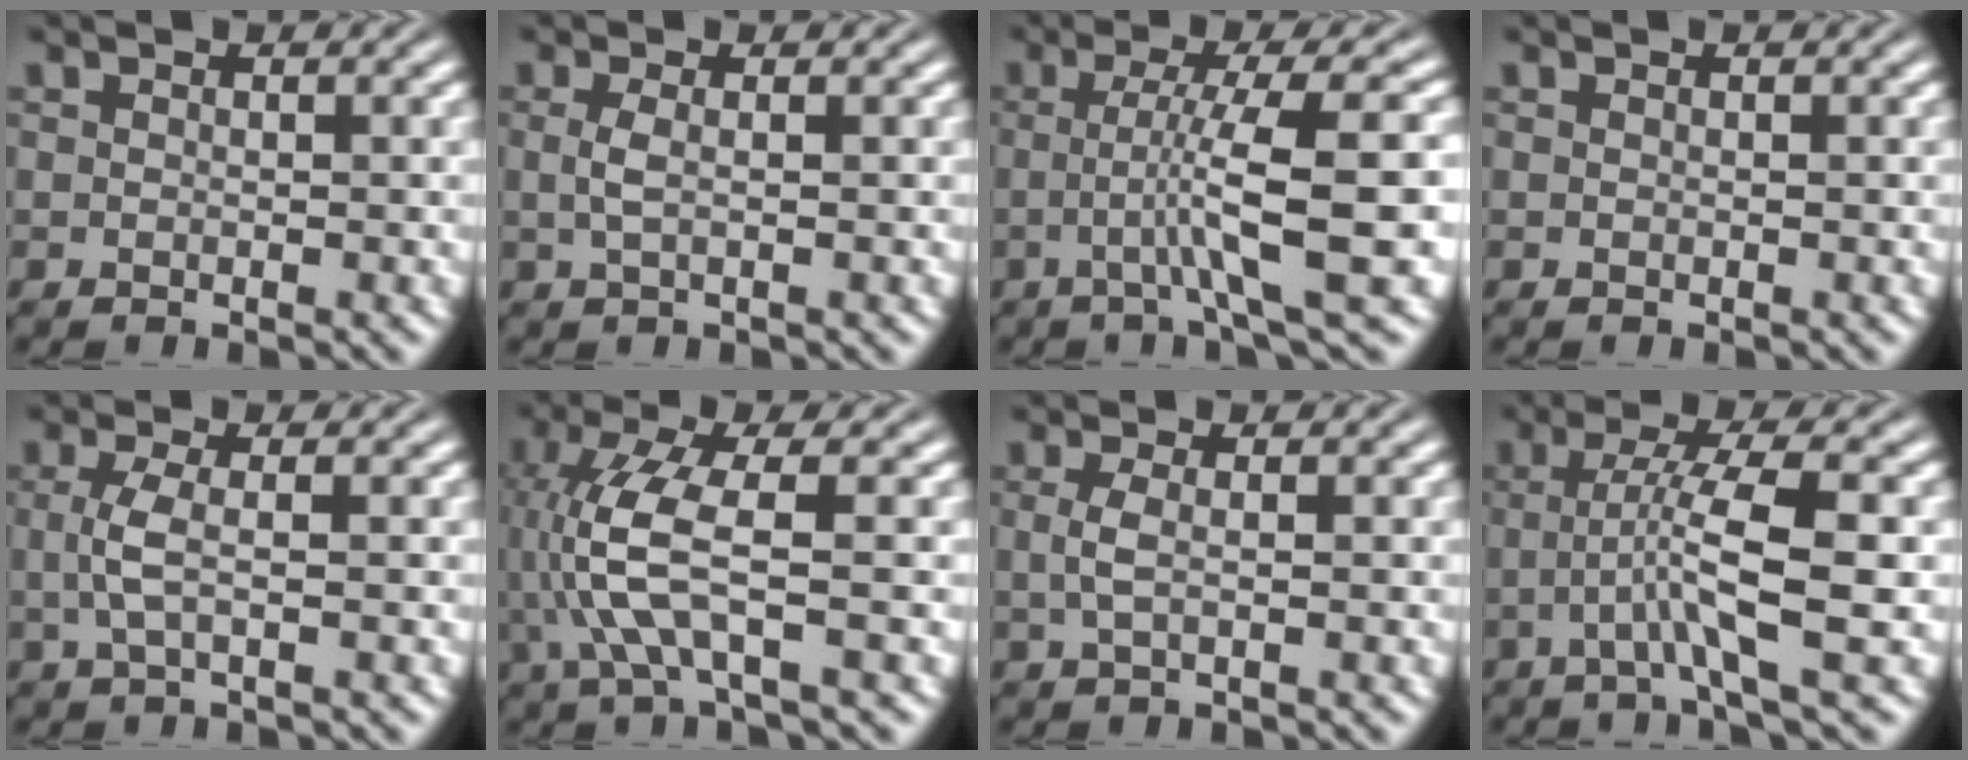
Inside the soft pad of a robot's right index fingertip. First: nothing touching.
{"total": 1.3, "force": [0.1, -0.7, 1.1], "torque": [-0.024, -0.006, 0.008]}
{"total": 5.7, "force": [-0.7, -0.6, 5.6], "torque": [-0.089, -0.010, -0.004]}
{"total": 0.0}
{"total": 2.0, "force": [-0.2, -0.5, 2.0], "torque": [-0.044, -0.004, 0.004]}
{"total": 5.3, "force": [0.0, 1.0, 5.2], "torque": [-0.120, -0.010, 0.010]}
{"total": 1.5, "force": [0.0, -0.6, 1.4], "torque": [-0.029, -0.005, 0.007]}
{"total": 4.8, "force": [-0.2, -0.2, 4.8], "torque": [-0.078, -0.010, -0.002]}